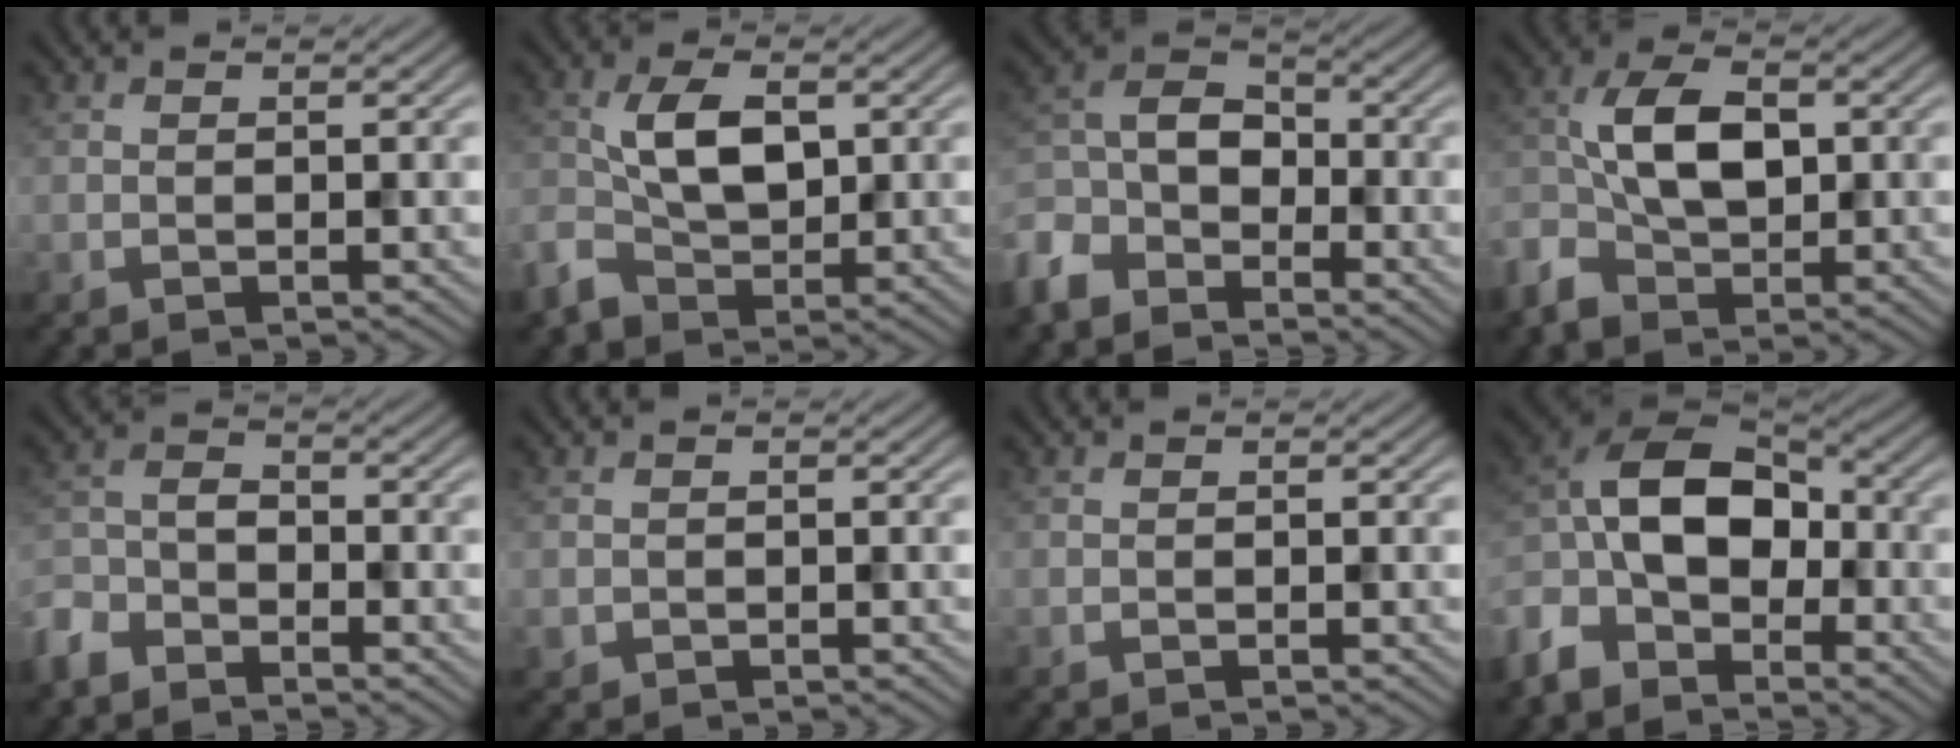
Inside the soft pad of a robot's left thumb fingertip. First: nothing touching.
{"total": 5.4, "force": [-0.4, 3.3, 4.2], "torque": [-0.097, 0.001, -0.010]}
{"total": 8.5, "force": [-5.4, 5.1, 4.2], "torque": [-0.104, -0.008, -0.132]}
{"total": 6.7, "force": [-1.2, 4.2, 5.1], "torque": [-0.115, 0.008, -0.031]}
{"total": 5.0, "force": [-4.1, 2.4, 1.8], "torque": [-0.043, -0.006, -0.100]}
{"total": 0.7, "force": [-0.1, 0.7, 0.1], "torque": [-0.003, -0.007, -0.001]}
{"total": 0.0}
{"total": 11.9, "force": [-4.9, 7.2, 8.0], "torque": [-0.185, -0.007, -0.116]}